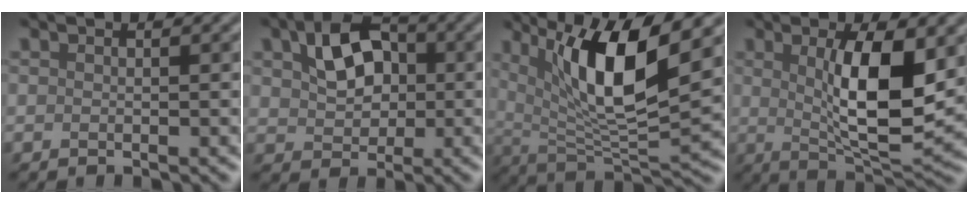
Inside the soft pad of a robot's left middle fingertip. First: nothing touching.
{"total": 5.3, "force": [1.3, 3.8, 3.5], "torque": [-0.069, 0.010, 0.015]}
{"total": 9.8, "force": [3.8, 2.8, 8.6], "torque": [-0.141, -0.014, 0.070]}
{"total": 8.1, "force": [1.3, 2.4, 7.6], "torque": [-0.124, -0.013, 0.026]}